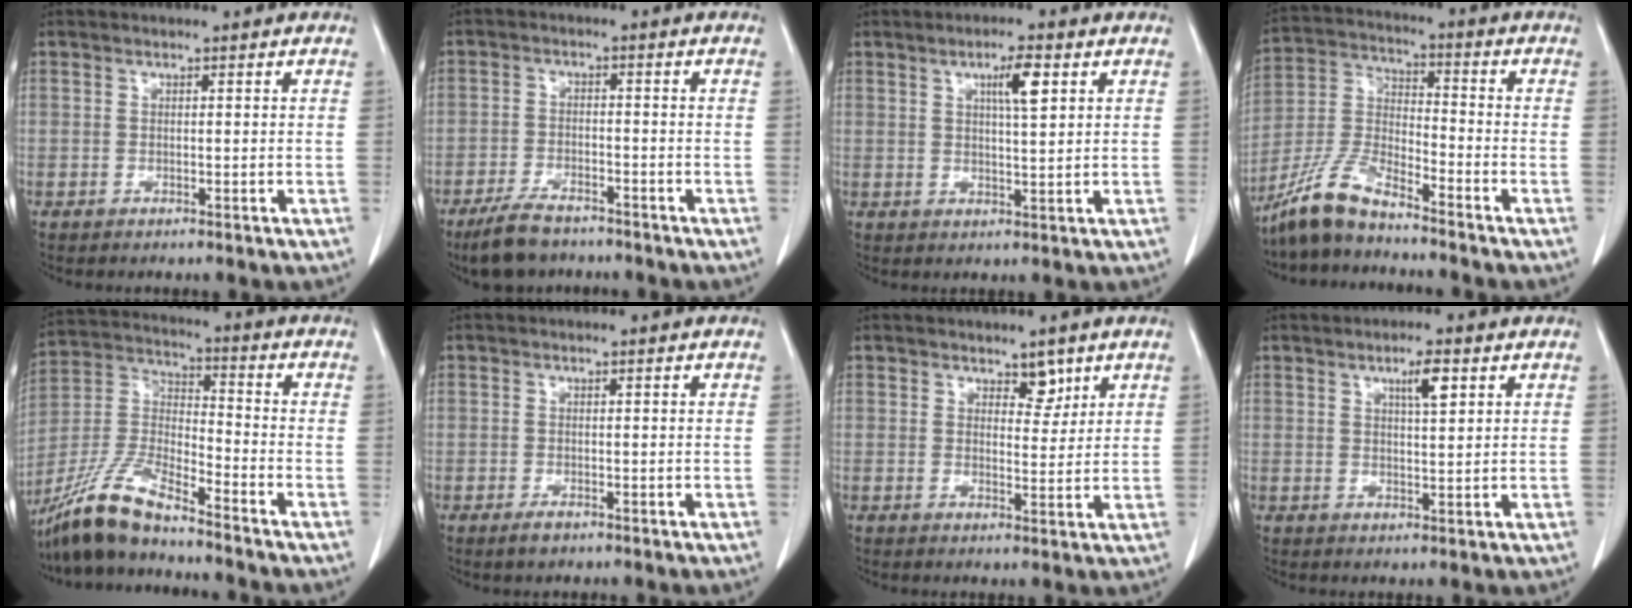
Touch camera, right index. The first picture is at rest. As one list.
[{"total": 6.8, "force": [-5.5, 2.3, 3.3], "torque": [-0.066, -0.010, -0.097]}, {"total": 4.7, "force": [2.0, 0.5, 4.2], "torque": [-0.070, 0.000, 0.033]}, {"total": 9.1, "force": [-7.8, 1.5, 4.4], "torque": [-0.107, -0.004, -0.158]}, {"total": 11.8, "force": [-9.9, 1.3, 6.2], "torque": [-0.140, -0.008, -0.194]}, {"total": 1.3, "force": [-0.8, 0.6, 0.9], "torque": [-0.016, -0.002, -0.011]}, {"total": 3.2, "force": [2.2, 1.6, 1.7], "torque": [-0.016, -0.006, 0.035]}, {"total": 3.7, "force": [1.9, 0.5, 3.2], "torque": [-0.053, -0.001, 0.031]}]